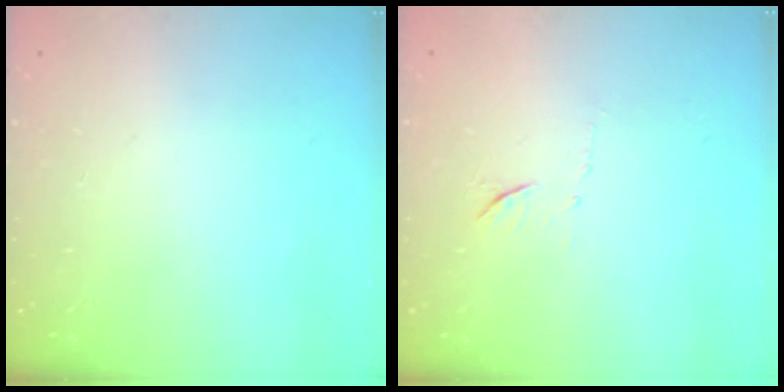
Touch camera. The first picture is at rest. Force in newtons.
{"total": 6.3, "press": 6.3, "slide": 0.7}